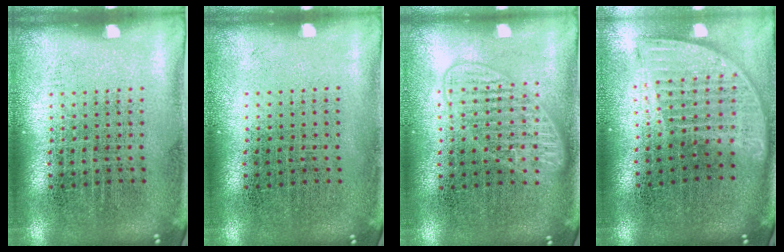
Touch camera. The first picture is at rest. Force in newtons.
{"total": 0.0}
{"total": 1.4, "press": 1.4, "slide": 0.3}
{"total": 1.9, "press": 1.5, "slide": 1.1}